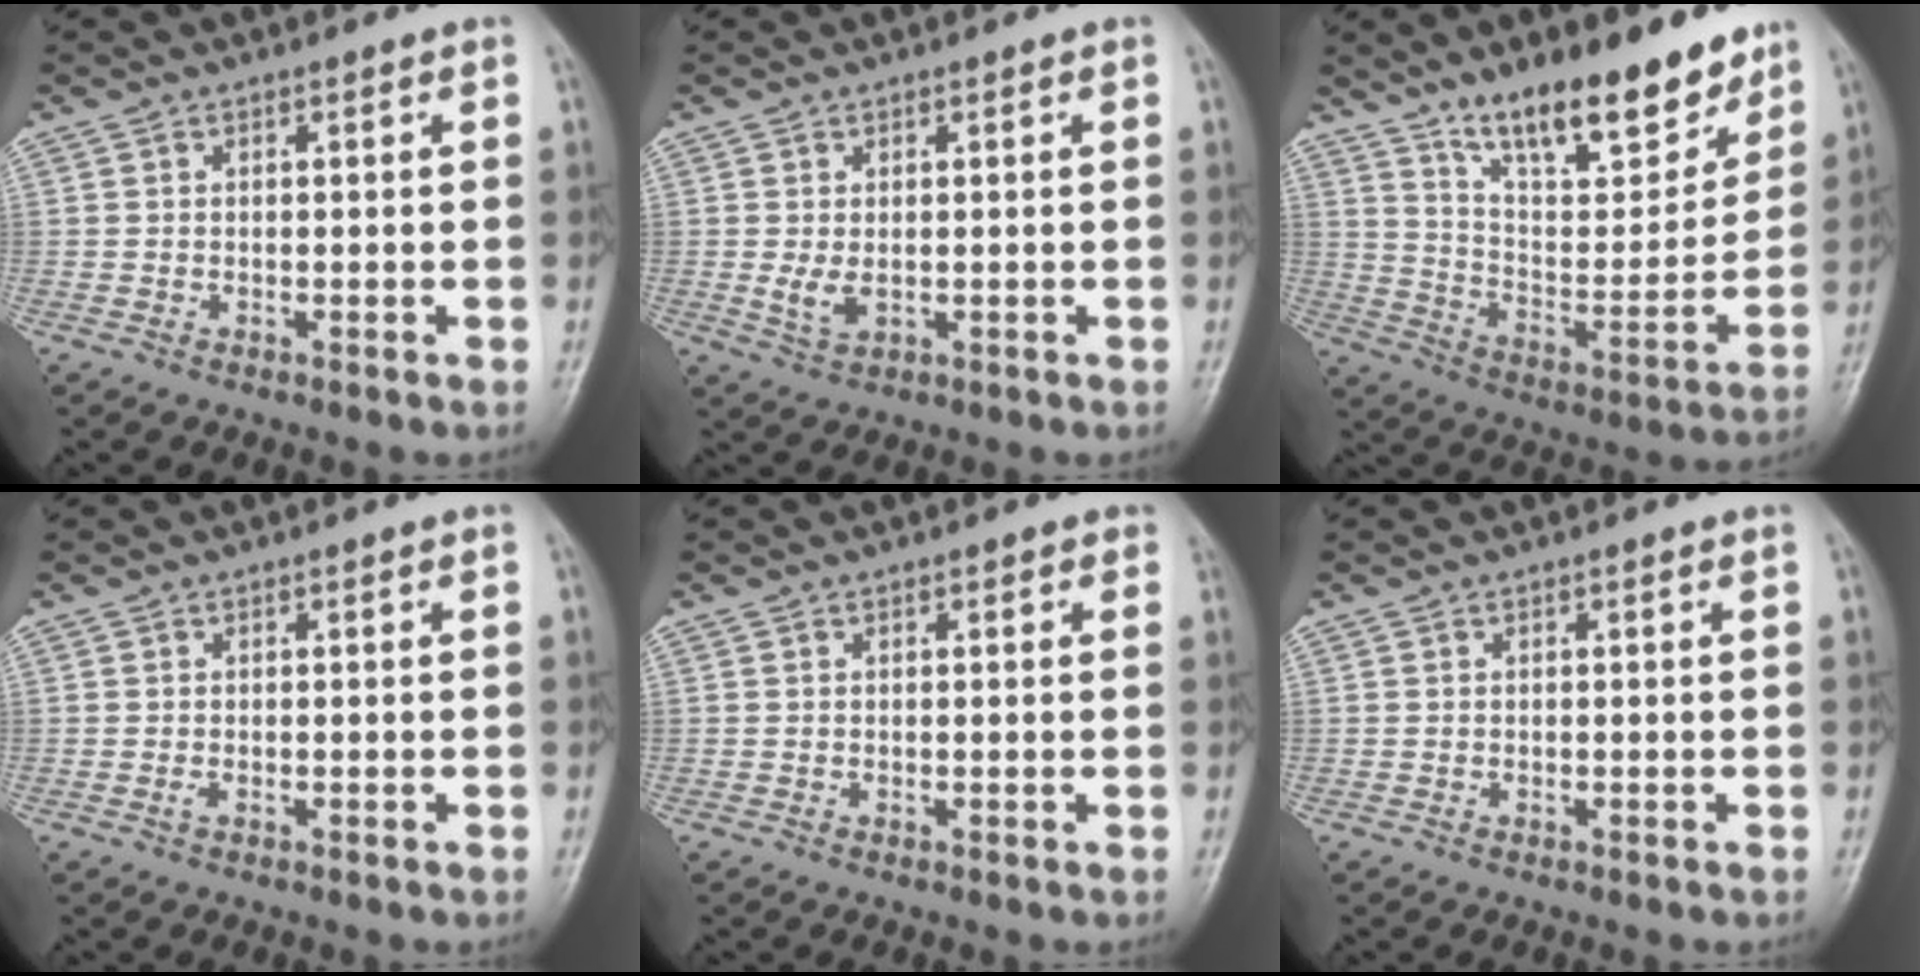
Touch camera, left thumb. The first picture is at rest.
{"total": 2.9, "force": [-0.1, 1.7, 2.3], "torque": [-0.044, -0.006, 0.006]}
{"total": 19.2, "force": [13.8, 6.9, 11.4], "torque": [-0.130, -0.087, 0.233]}
{"total": 0.6, "force": [-0.2, 0.2, 0.6], "torque": [-0.009, 0.003, -0.001]}
{"total": 0.8, "force": [0.5, 0.5, 0.5], "torque": [0.000, -0.001, 0.001]}
{"total": 0.0}